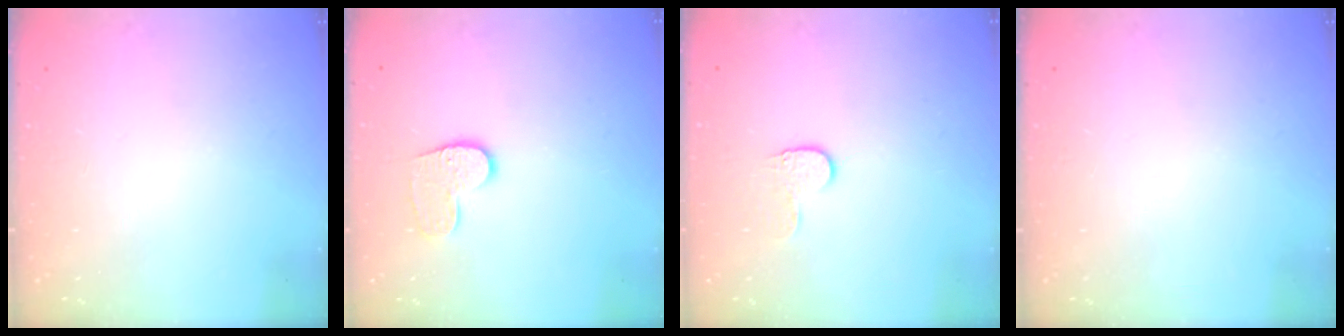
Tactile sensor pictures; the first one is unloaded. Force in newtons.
{"total": 8.2, "press": 8.2, "slide": 0.2}
{"total": 5.8, "press": 5.8, "slide": 0.5}
{"total": 0.0}